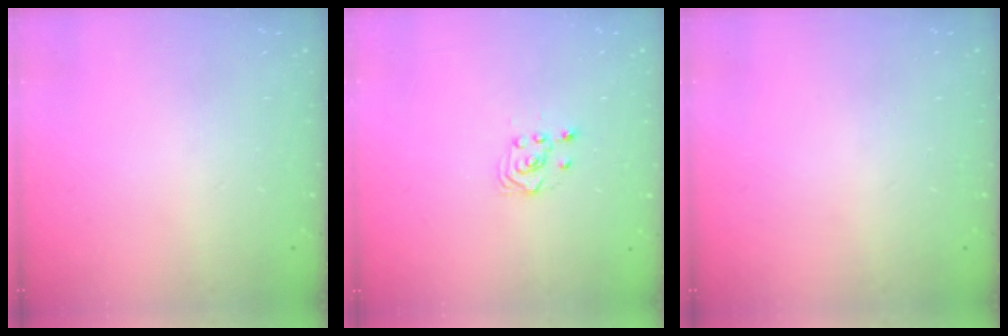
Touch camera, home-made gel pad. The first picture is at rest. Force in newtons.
{"total": 3.0, "press": 2.8, "slide": 1.1}
{"total": 0.0}